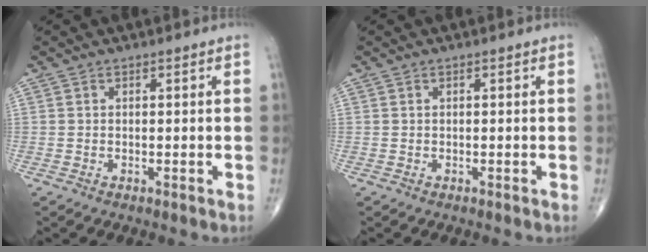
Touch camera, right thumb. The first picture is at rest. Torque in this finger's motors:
{"motor_torque": [0.00, 0.00, -0.05, 0.05, 0.01]}